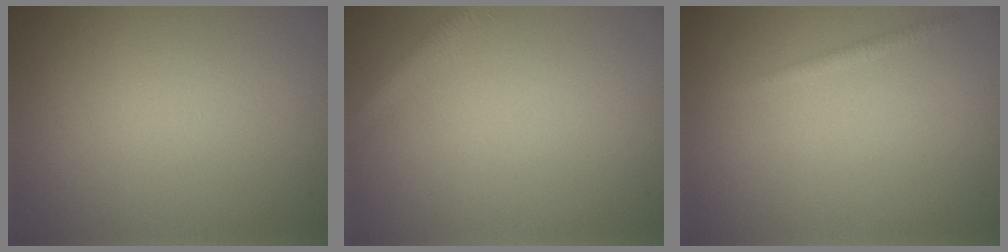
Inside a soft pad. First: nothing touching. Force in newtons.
{"total": 2.6, "press": 2.6, "slide": 0.2}
{"total": 0.9, "press": 0.9, "slide": 0.1}